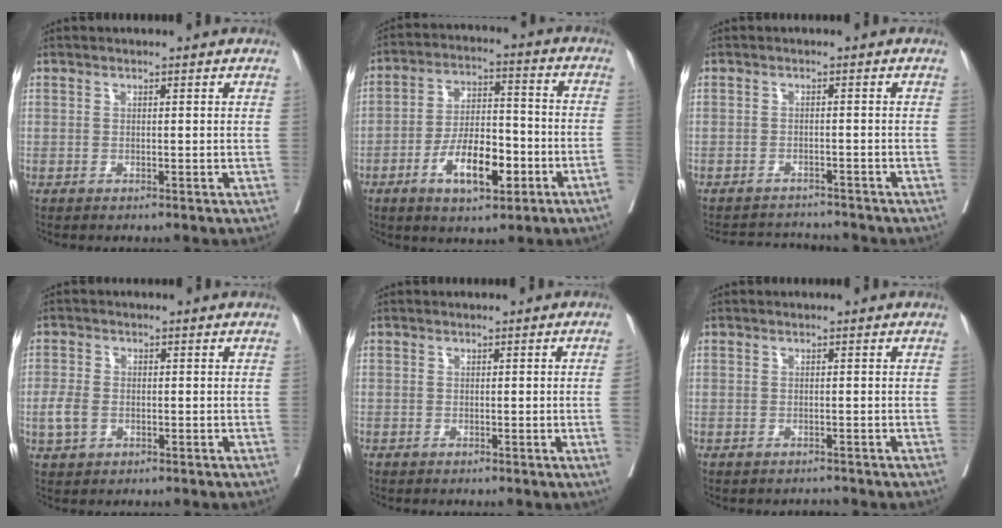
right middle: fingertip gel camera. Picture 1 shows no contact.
{"total": 10.1, "force": [-4.4, 3.3, 8.5], "torque": [-0.150, 0.008, -0.076]}
{"total": 5.2, "force": [-5.2, -0.1, -0.1], "torque": [0.005, 0.000, -0.080]}
{"total": 3.4, "force": [-0.8, 2.3, 2.3], "torque": [-0.059, 0.003, -0.014]}
{"total": 2.5, "force": [-0.3, -1.0, 2.3], "torque": [-0.033, -0.004, 0.001]}
{"total": 0.8, "force": [-0.8, 0.1, -0.2], "torque": [0.001, -0.004, -0.014]}